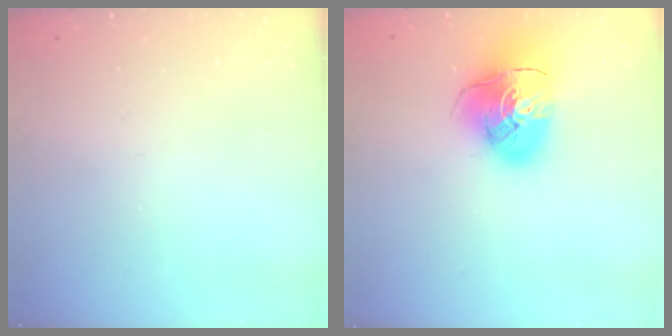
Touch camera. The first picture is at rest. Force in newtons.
{"total": 14.9, "press": 14.7, "slide": 2.0}